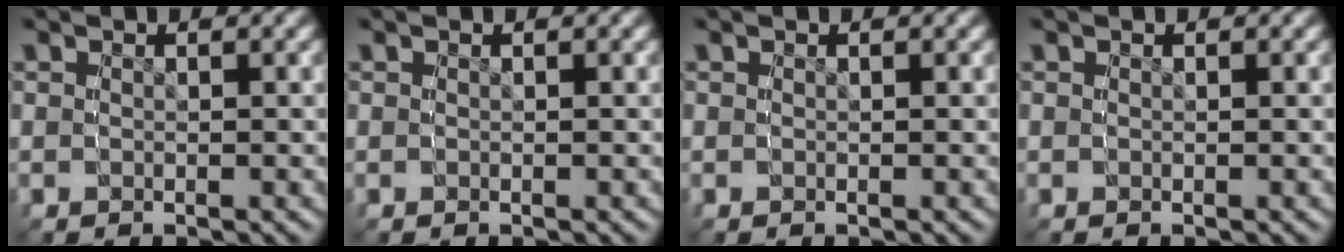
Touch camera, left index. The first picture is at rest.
{"total": 0.0}
{"total": 0.0}
{"total": 0.0}